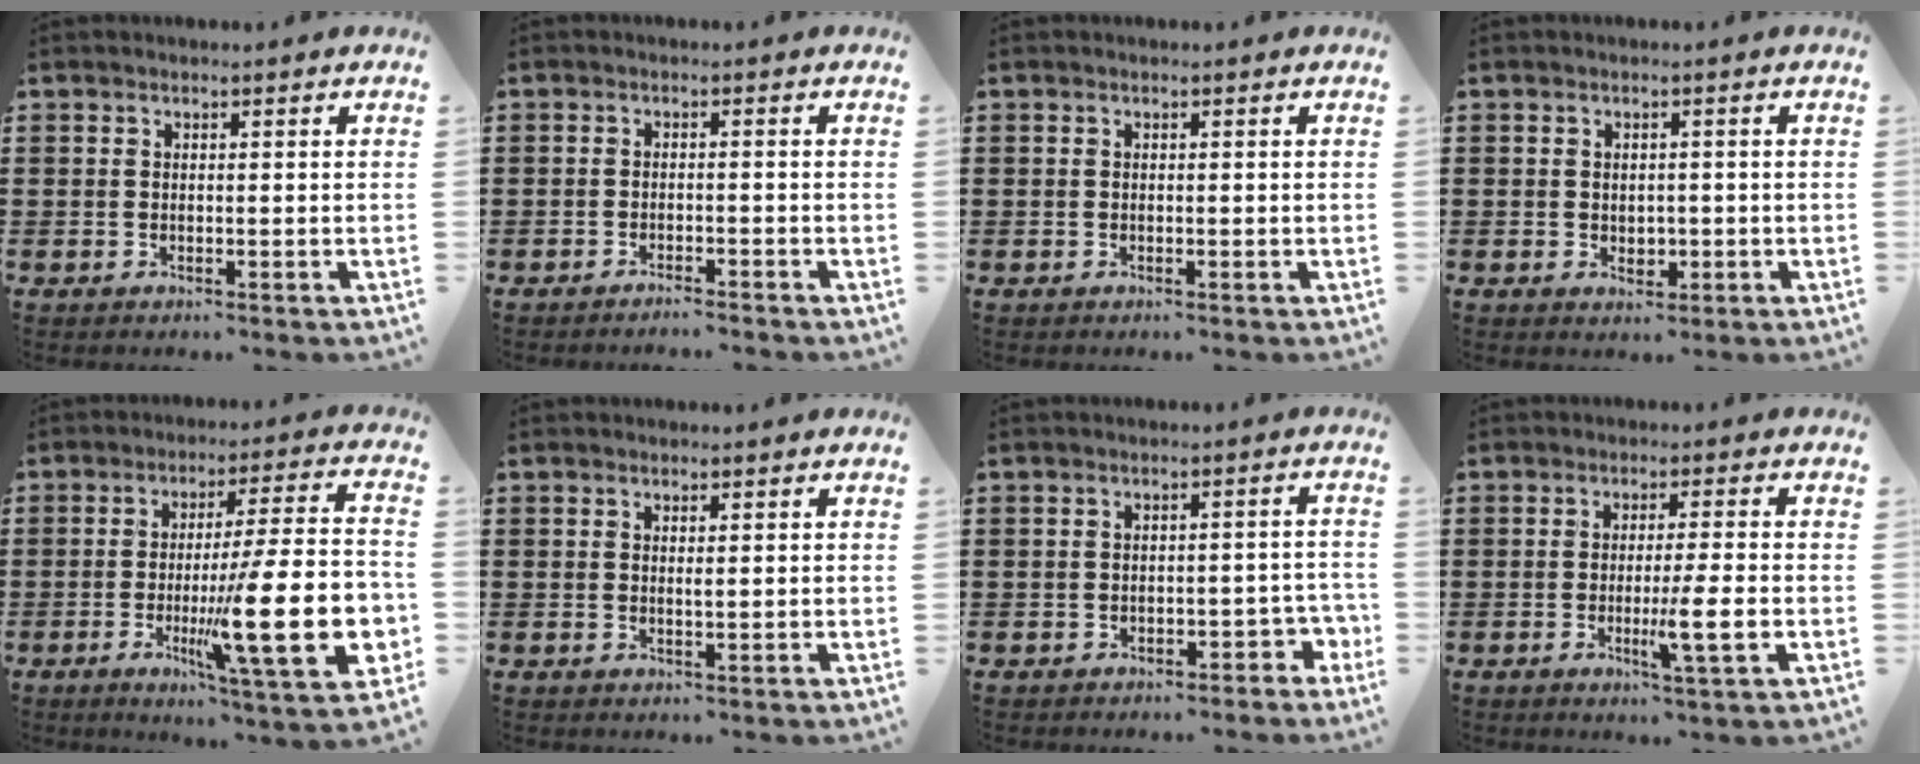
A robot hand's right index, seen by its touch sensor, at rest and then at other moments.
{"total": 1.4, "force": [-1.4, -0.2, 0.3], "torque": [-0.006, 0.003, -0.027]}
{"total": 0.0}
{"total": 1.6, "force": [-0.2, 1.4, 0.8], "torque": [-0.009, 0.004, -0.007]}
{"total": 20.6, "force": [-4.6, 4.3, 19.6], "torque": [-0.323, -0.013, -0.065]}
{"total": 0.9, "force": [0.3, 0.2, 0.9], "torque": [-0.018, 0.000, 0.005]}
{"total": 2.2, "force": [-1.7, 1.1, 0.9], "torque": [-0.022, 0.004, -0.037]}
{"total": 5.8, "force": [-1.4, -0.1, 5.6], "torque": [-0.092, -0.013, -0.023]}